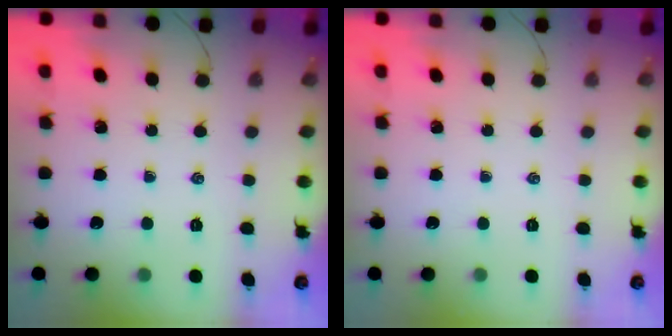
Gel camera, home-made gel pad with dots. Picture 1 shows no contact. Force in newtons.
{"total": 0.0}